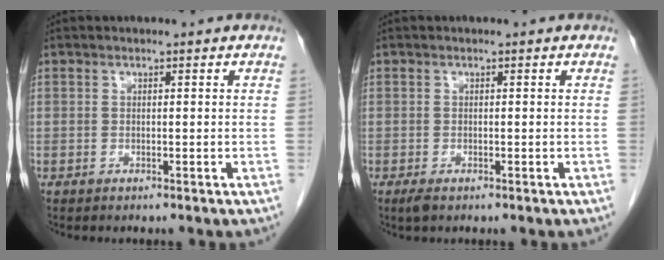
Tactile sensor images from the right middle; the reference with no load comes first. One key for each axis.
{"total": 1.3, "fx": -0.8, "fy": 0.5, "fz": 0.8, "tx": -0.020, "ty": -0.003, "tz": -0.010}